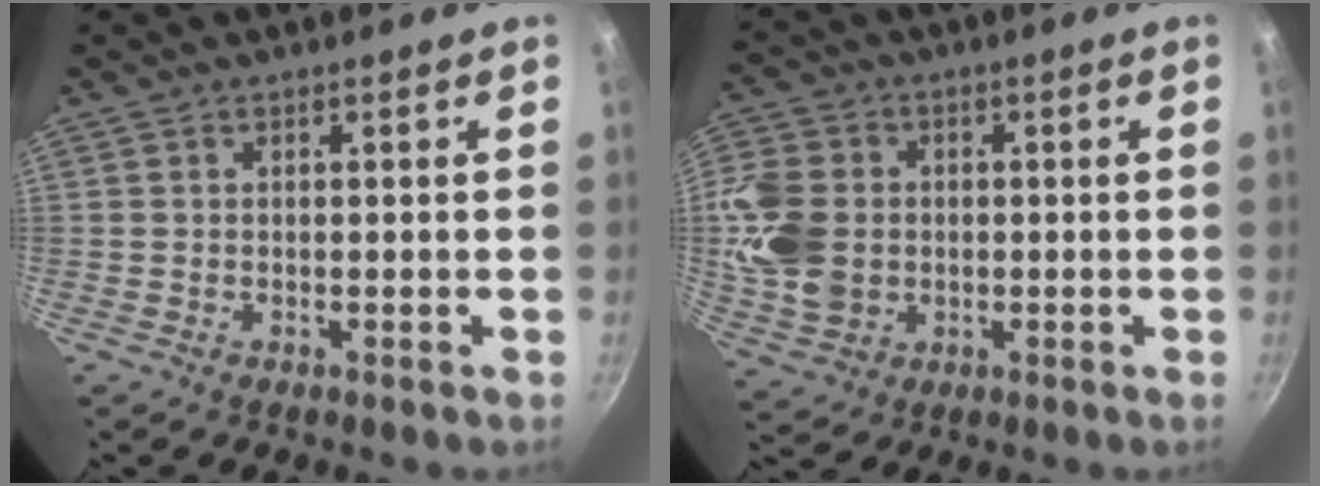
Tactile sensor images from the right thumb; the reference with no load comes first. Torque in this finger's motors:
{"motor_torque": [0.89, 2.65, 1.34, 0.10, 0.20]}